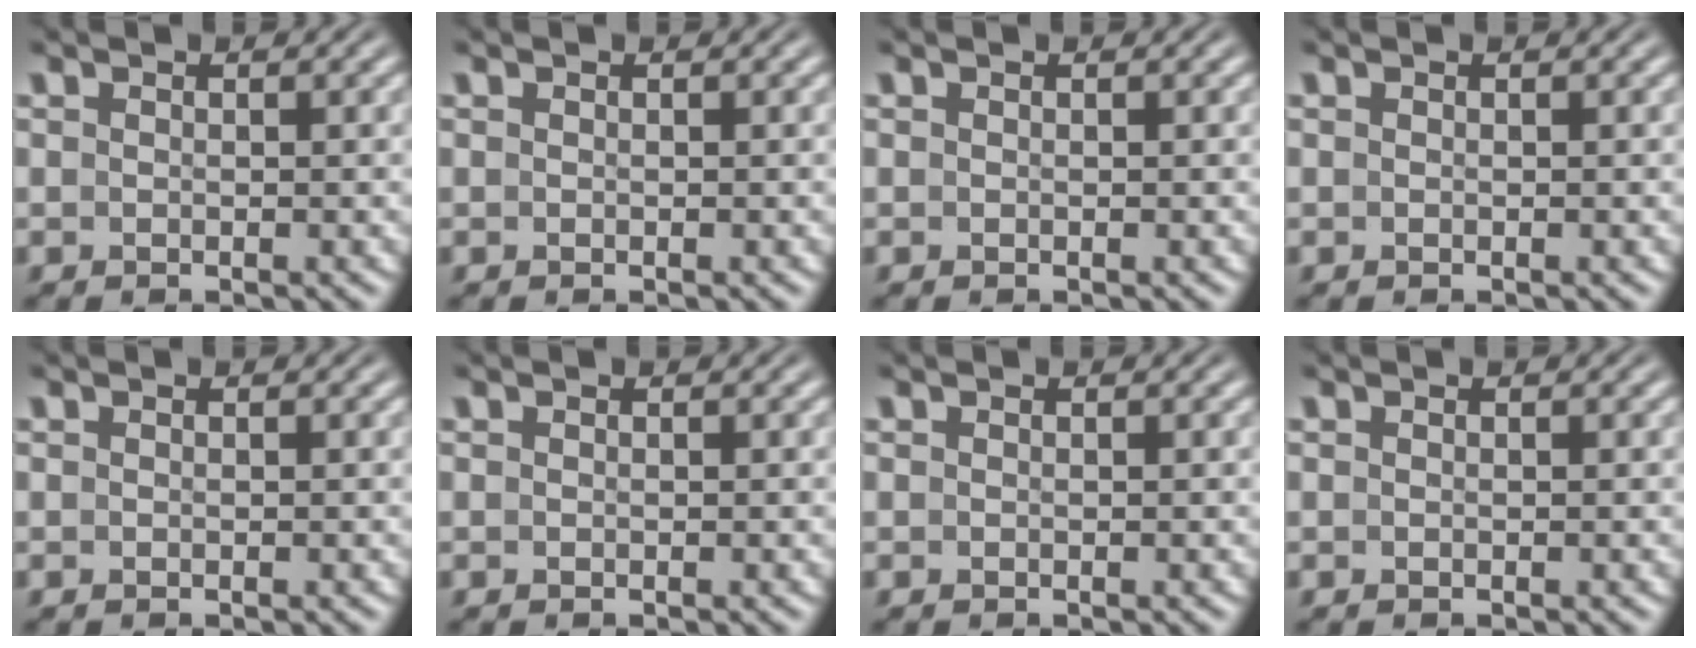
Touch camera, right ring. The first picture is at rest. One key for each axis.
{"total": 0.0}
{"total": 0.0}
{"total": 0.0}
{"total": 0.0}
{"total": 0.0}
{"total": 0.0}
{"total": 0.0}